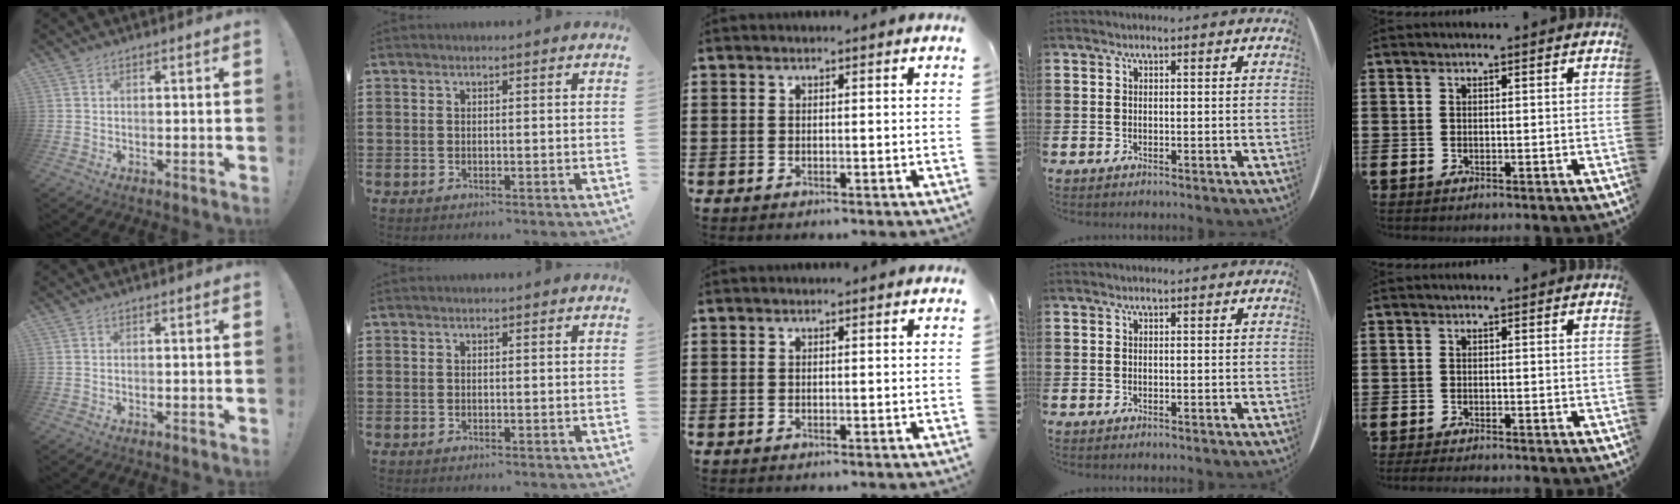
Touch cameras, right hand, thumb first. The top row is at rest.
{"little": {"total": 1.2, "force": [-1.1, -0.1, 0.5], "torque": [-0.007, 0.003, -0.021]}}